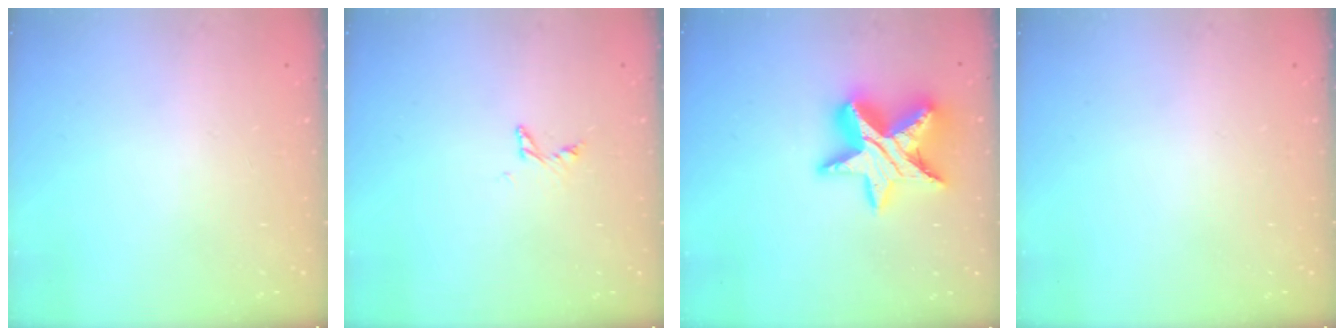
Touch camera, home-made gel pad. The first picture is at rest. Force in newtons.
{"total": 2.7, "press": 2.7, "slide": 0.1}
{"total": 18.5, "press": 18.4, "slide": 1.4}
{"total": 0.0}